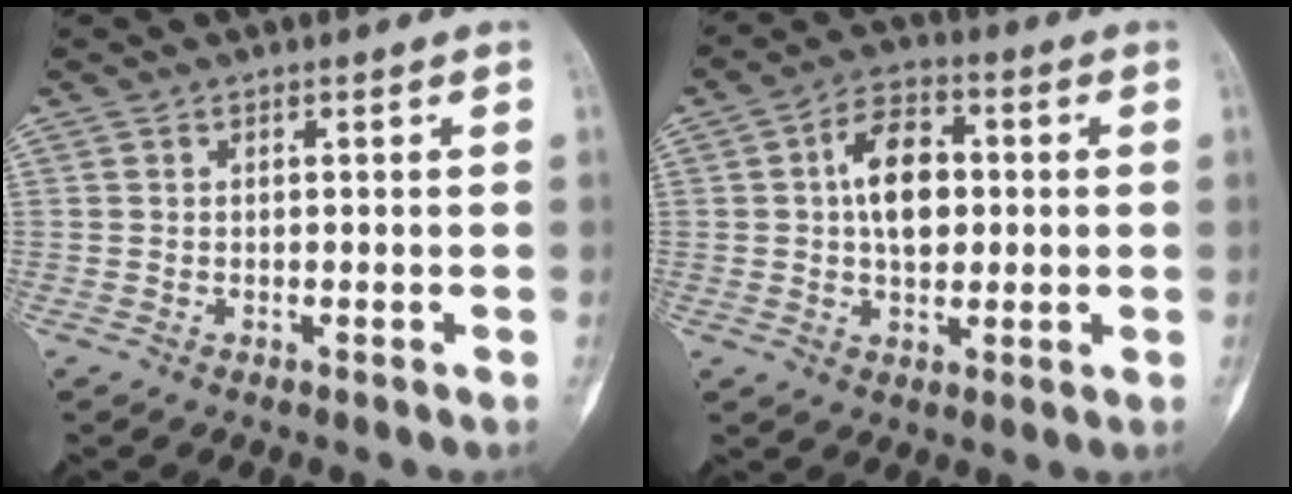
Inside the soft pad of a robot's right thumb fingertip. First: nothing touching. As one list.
[{"total": 10.4, "force": [1.1, 6.6, 8.0], "torque": [-0.114, 0.013, 0.014]}]